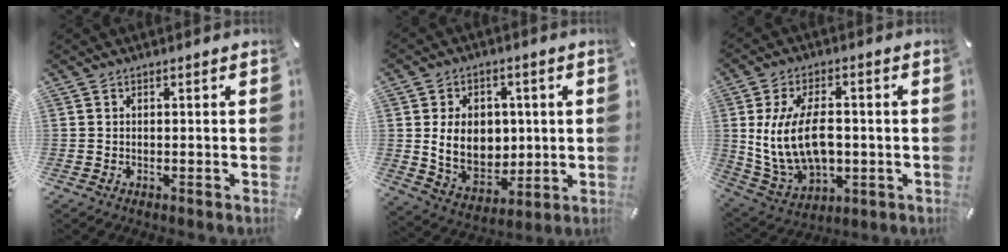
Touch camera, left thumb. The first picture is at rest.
{"total": 12.3, "force": [1.3, 9.8, 7.3], "torque": [-0.128, 0.003, 0.028]}
{"total": 15.3, "force": [0.2, 9.8, 11.7], "torque": [-0.248, 0.003, 0.008]}